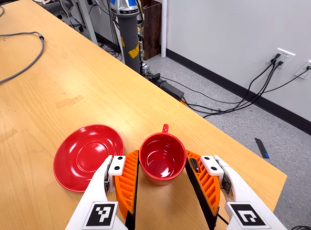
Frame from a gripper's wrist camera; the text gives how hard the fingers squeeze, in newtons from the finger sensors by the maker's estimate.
{"total": 3.0, "left": 0.8, "right": 5.3}